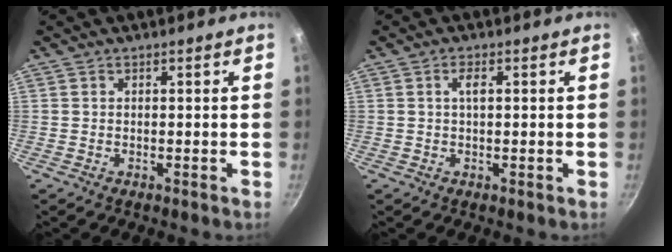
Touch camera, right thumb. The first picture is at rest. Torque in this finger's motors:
{"motor_torque": [0.42, 0.24, 0.05, -0.08, 0.08]}